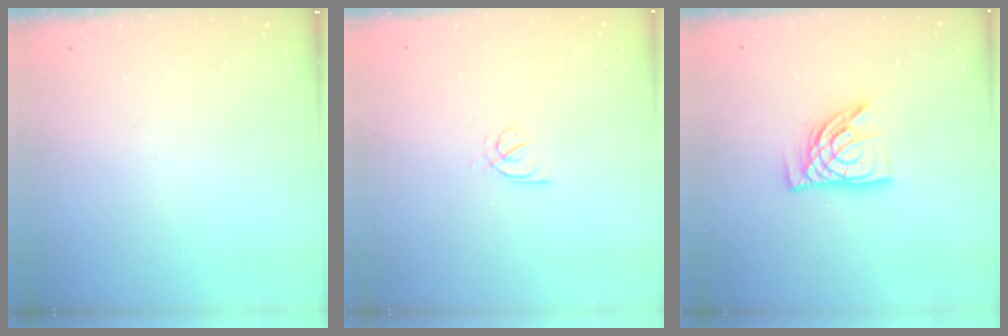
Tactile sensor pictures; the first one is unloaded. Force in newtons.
{"total": 2.9, "press": 2.8, "slide": 0.8}
{"total": 11.3, "press": 11.2, "slide": 1.0}